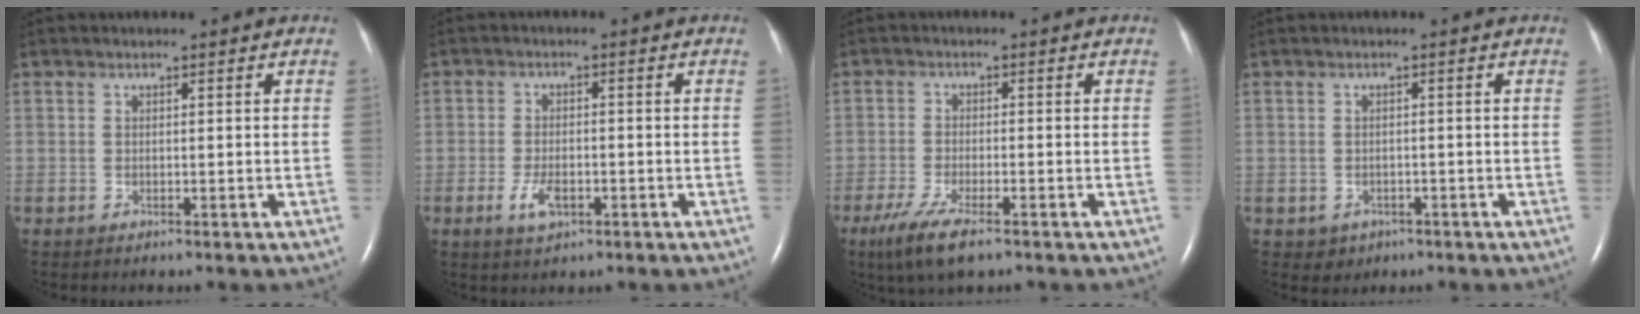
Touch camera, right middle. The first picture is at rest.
{"total": 3.9, "force": [-1.7, 1.8, 3.0], "torque": [-0.066, -0.003, -0.027]}
{"total": 6.6, "force": [-4.3, 1.4, 4.9], "torque": [-0.099, -0.018, -0.070]}
{"total": 2.2, "force": [-1.0, 2.0, 0.4], "torque": [-0.009, 0.006, -0.005]}